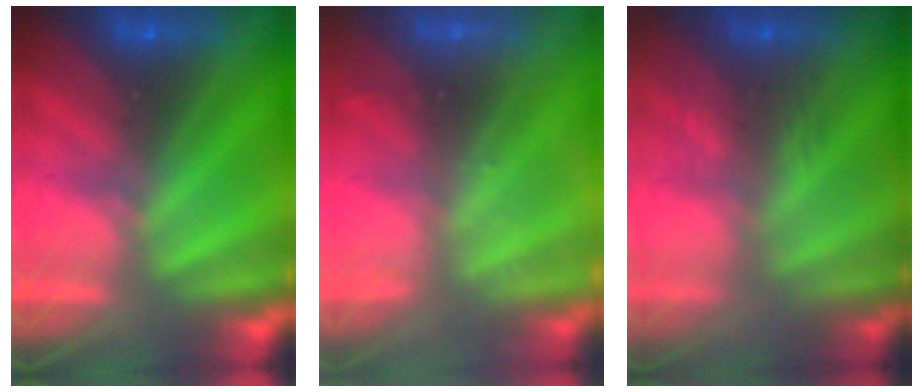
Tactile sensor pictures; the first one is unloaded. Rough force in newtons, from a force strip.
{"total": 2.3}
{"total": 2.9}